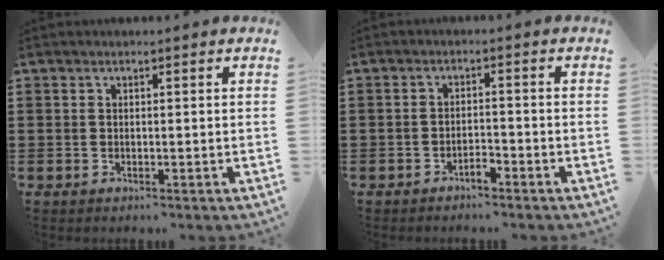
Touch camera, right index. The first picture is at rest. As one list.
[{"total": 2.0, "force": [-1.7, 0.5, 0.8], "torque": [-0.021, 0.000, -0.034]}]